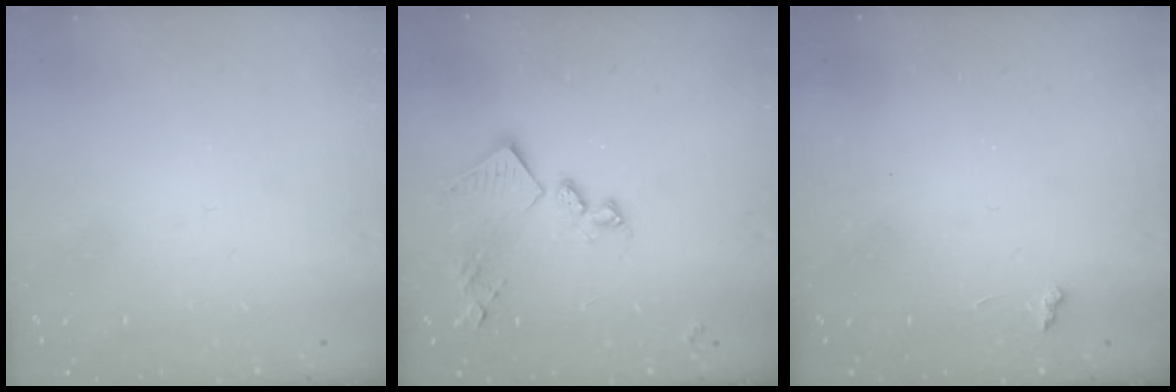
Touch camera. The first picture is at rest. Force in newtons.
{"total": 14.8, "press": 14.8, "slide": 0.5}
{"total": 2.3, "press": 2.3, "slide": 0.5}